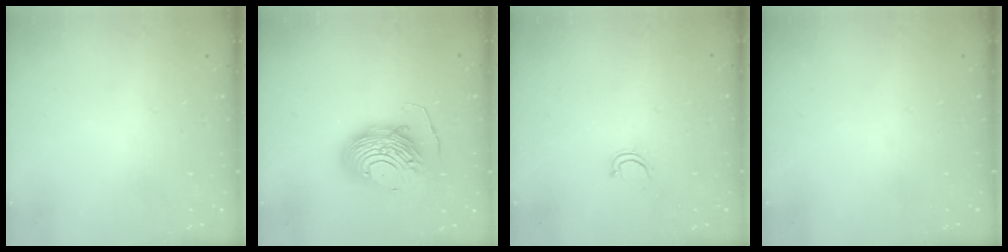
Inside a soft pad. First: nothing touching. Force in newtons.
{"total": 13.5, "press": 13.4, "slide": 1.0}
{"total": 3.4, "press": 3.4, "slide": 0.3}
{"total": 0.0}